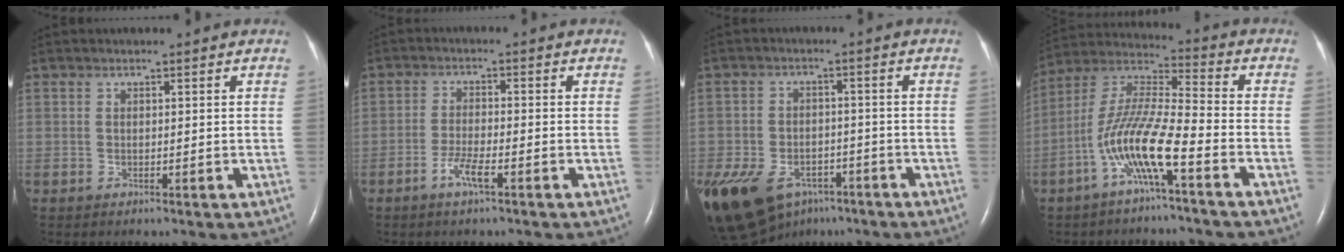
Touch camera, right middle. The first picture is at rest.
{"total": 3.6, "force": [-2.1, 0.4, 2.9], "torque": [-0.063, -0.002, -0.041]}
{"total": 20.6, "force": [-11.2, 13.7, 10.6], "torque": [-0.291, -0.019, -0.167]}
{"total": 11.3, "force": [-5.3, 0.6, 10.0], "torque": [-0.213, 0.006, -0.107]}